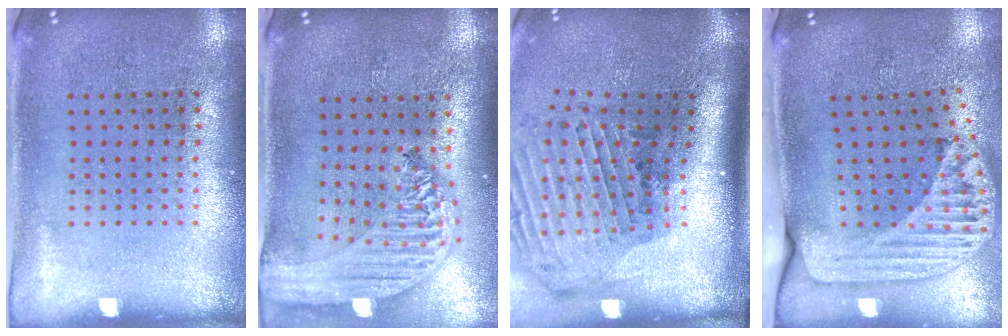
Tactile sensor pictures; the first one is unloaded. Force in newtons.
{"total": 2.4, "press": 2.1, "slide": 1.3}
{"total": 3.0, "press": 2.2, "slide": 2.1}
{"total": 2.4, "press": 1.7, "slide": 1.7}